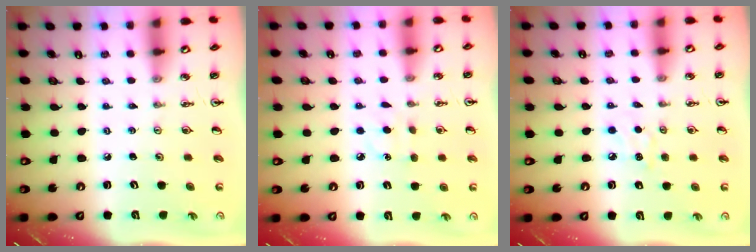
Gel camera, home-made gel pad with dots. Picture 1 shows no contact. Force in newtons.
{"total": 5.0, "press": 4.9, "slide": 0.5}
{"total": 5.9, "press": 5.8, "slide": 0.7}